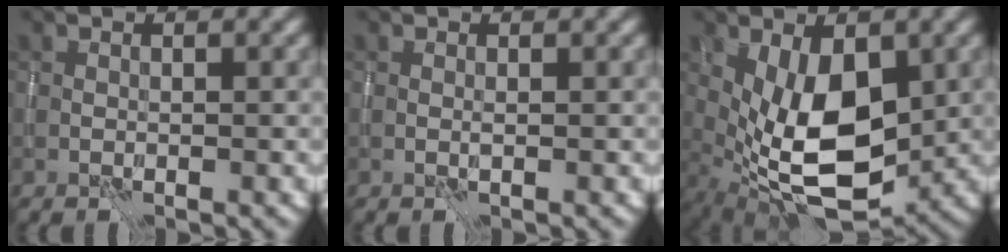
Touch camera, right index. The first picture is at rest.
{"total": 0.0}
{"total": 8.3, "force": [0.1, 3.9, 7.3], "torque": [-0.140, -0.007, 0.003]}